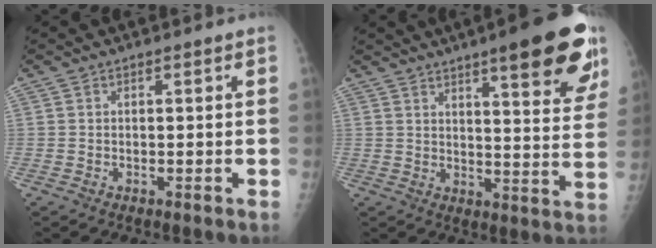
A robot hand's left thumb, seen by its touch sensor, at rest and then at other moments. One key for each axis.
{"total": 19.3, "fx": 11.5, "fy": 4.4, "fz": 14.8, "tx": -0.164, "ty": -0.047, "tz": 0.146}